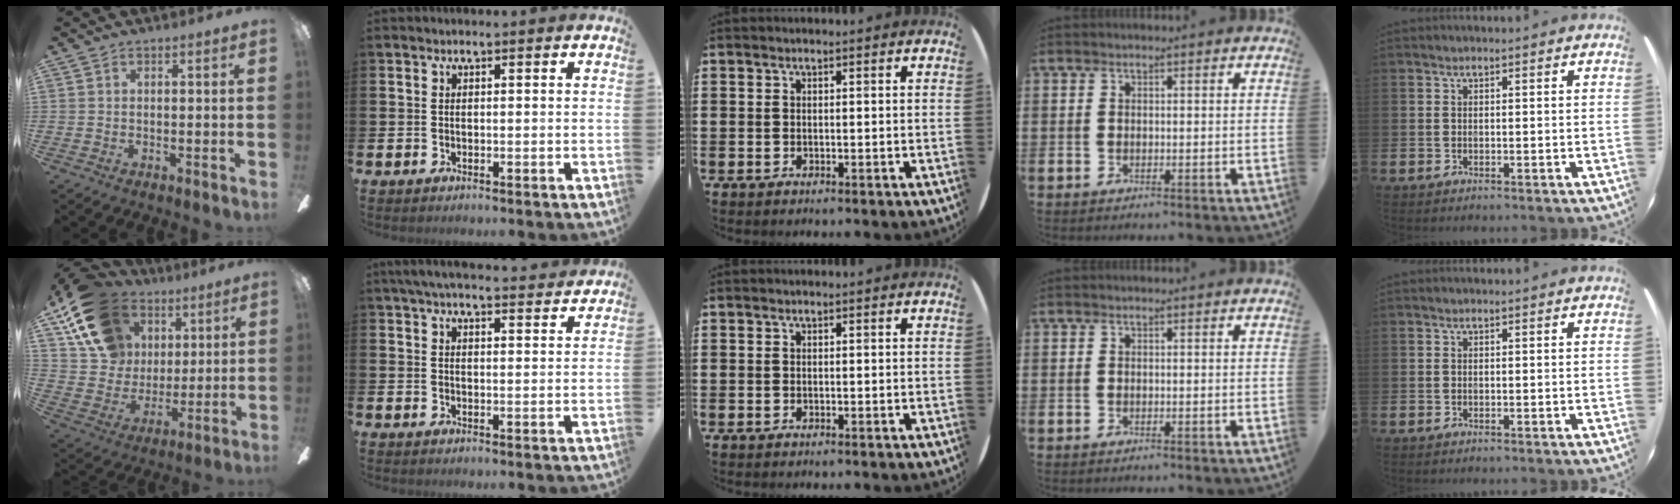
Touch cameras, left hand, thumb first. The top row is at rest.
{"thumb": {"total": 18.8, "force": [9.6, 14.2, 7.9], "torque": [-0.150, -0.030, 0.188]}, "index": {"total": 5.1, "force": [4.8, 0.6, 1.6], "torque": [-0.039, -0.021, 0.086]}}